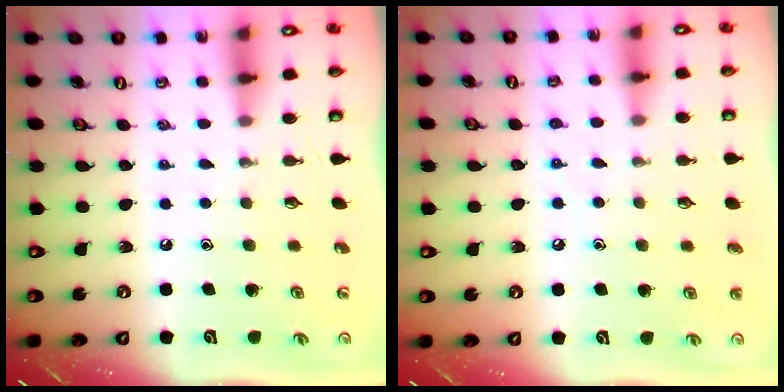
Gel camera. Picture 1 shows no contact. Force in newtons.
{"total": 4.6, "press": 4.5, "slide": 0.5}